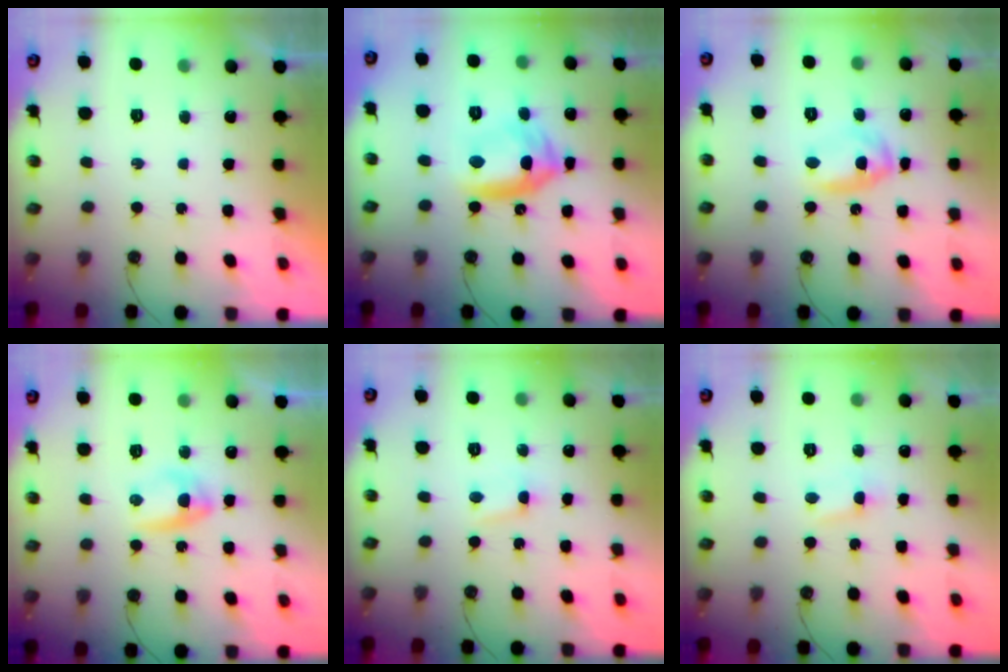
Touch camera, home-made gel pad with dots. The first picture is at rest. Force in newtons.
{"total": 11.5, "press": 11.3, "slide": 2.2}
{"total": 9.0, "press": 9.0, "slide": 0.7}
{"total": 4.2, "press": 4.1, "slide": 0.9}
{"total": 2.0, "press": 2.0, "slide": 0.3}
{"total": 2.7, "press": 2.7, "slide": 0.4}